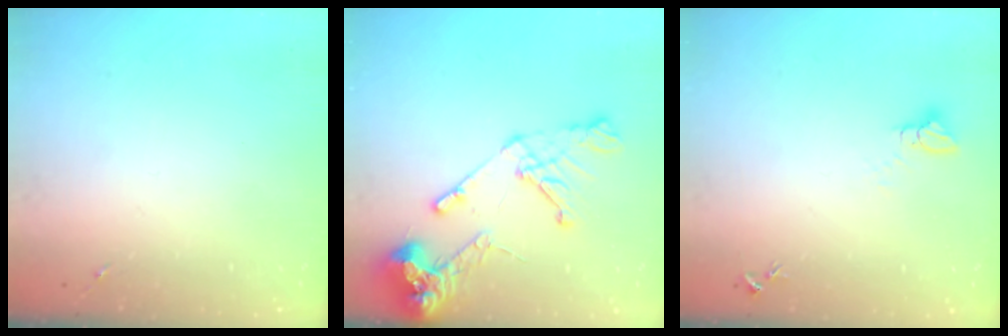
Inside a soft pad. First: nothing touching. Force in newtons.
{"total": 14.1, "press": 14.0, "slide": 1.9}
{"total": 2.8, "press": 2.8, "slide": 0.1}